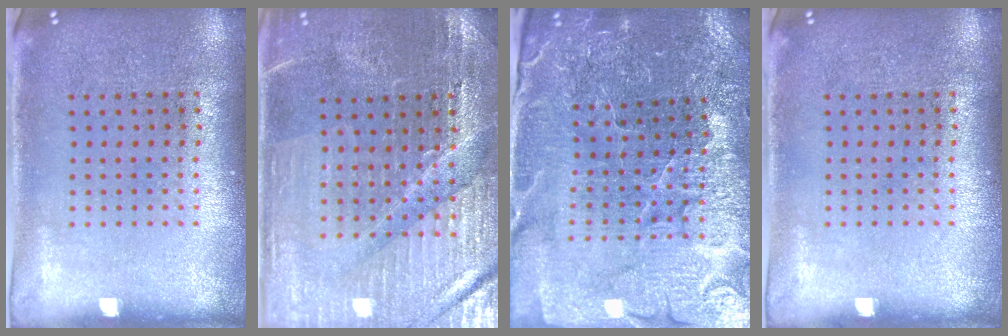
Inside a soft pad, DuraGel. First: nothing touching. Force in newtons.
{"total": 3.2, "press": 3.2, "slide": 0.5}
{"total": 4.2, "press": 4.1, "slide": 0.8}
{"total": 0.0}